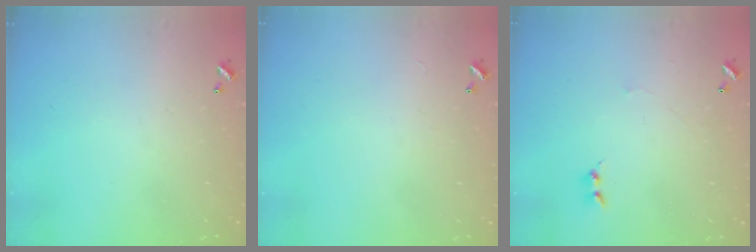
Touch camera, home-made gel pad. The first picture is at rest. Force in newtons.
{"total": 2.6, "press": 2.6, "slide": 0.3}
{"total": 0.8, "press": 0.7, "slide": 0.5}